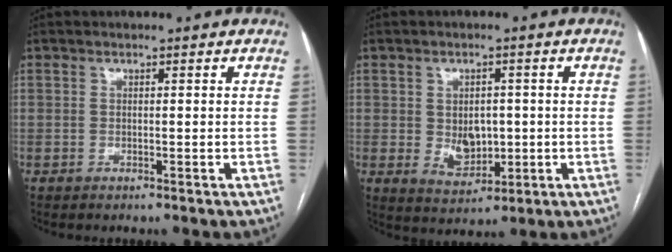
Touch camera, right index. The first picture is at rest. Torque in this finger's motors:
{"motor_torque": [0.63, 0.38, 0.36, 0.07]}